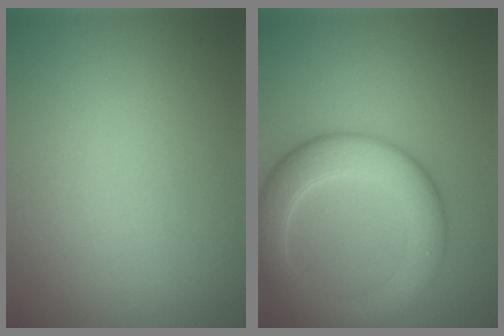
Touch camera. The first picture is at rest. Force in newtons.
{"total": 6.5, "press": 6.5, "slide": 0.5}